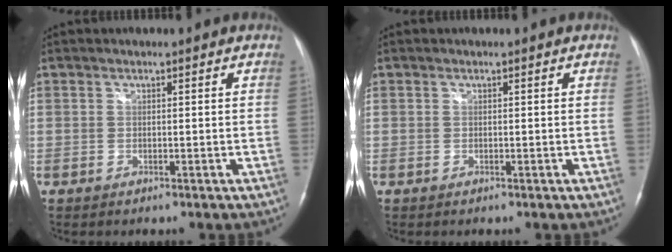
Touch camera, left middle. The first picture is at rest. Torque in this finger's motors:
{"motor_torque": [0.00, 0.00, 0.01, 0.00]}